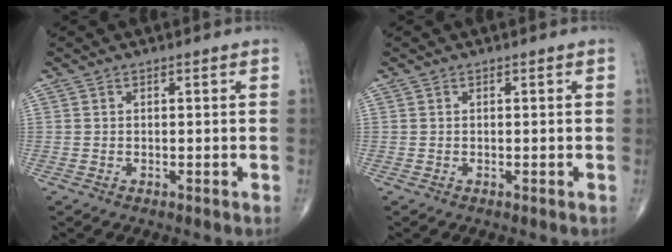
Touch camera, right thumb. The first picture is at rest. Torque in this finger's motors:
{"motor_torque": [-0.03, 0.04, 0.00, 0.00, 0.00]}